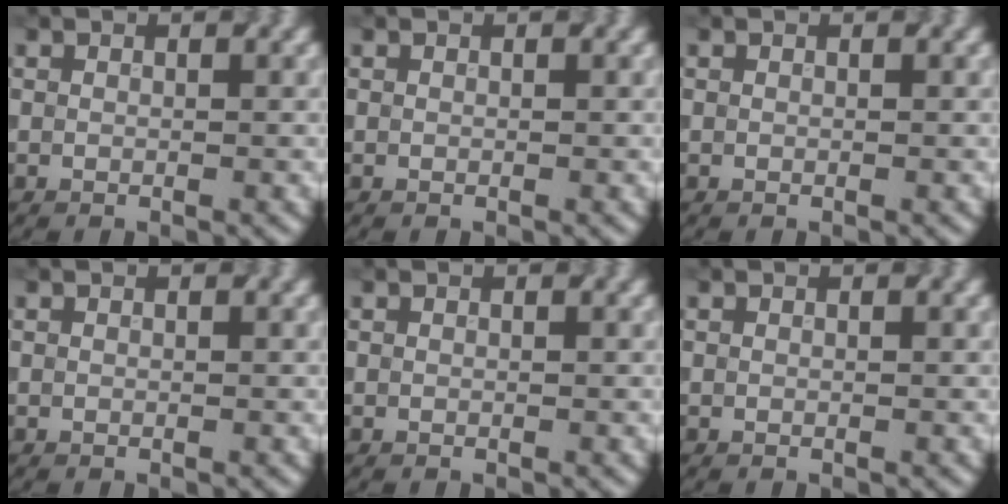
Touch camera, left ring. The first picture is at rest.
{"total": 0.0}
{"total": 0.0}
{"total": 0.0}
{"total": 0.0}
{"total": 0.0}